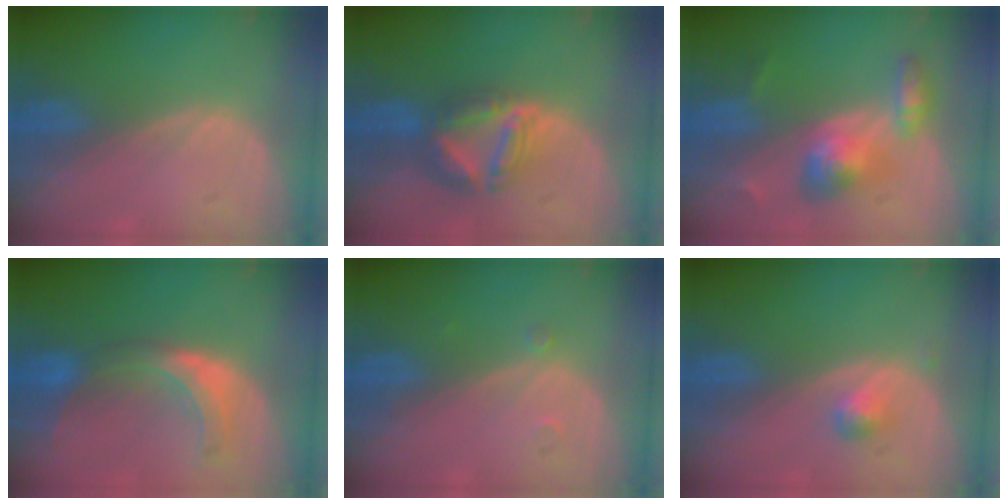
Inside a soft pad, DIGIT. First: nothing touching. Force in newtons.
{"total": 7.7, "press": 6.7, "slide": 3.7}
{"total": 5.9, "press": 5.9, "slide": 0.1}
{"total": 7.1, "press": 6.7, "slide": 2.2}
{"total": 0.8, "press": 0.8, "slide": 0.1}
{"total": 2.0, "press": 2.0, "slide": 0.2}